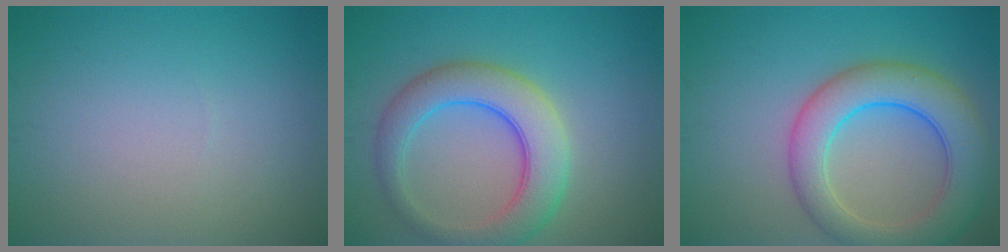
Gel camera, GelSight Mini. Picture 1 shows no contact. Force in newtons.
{"total": 6.4, "press": 6.4, "slide": 0.2}
{"total": 7.4, "press": 7.4, "slide": 0.1}